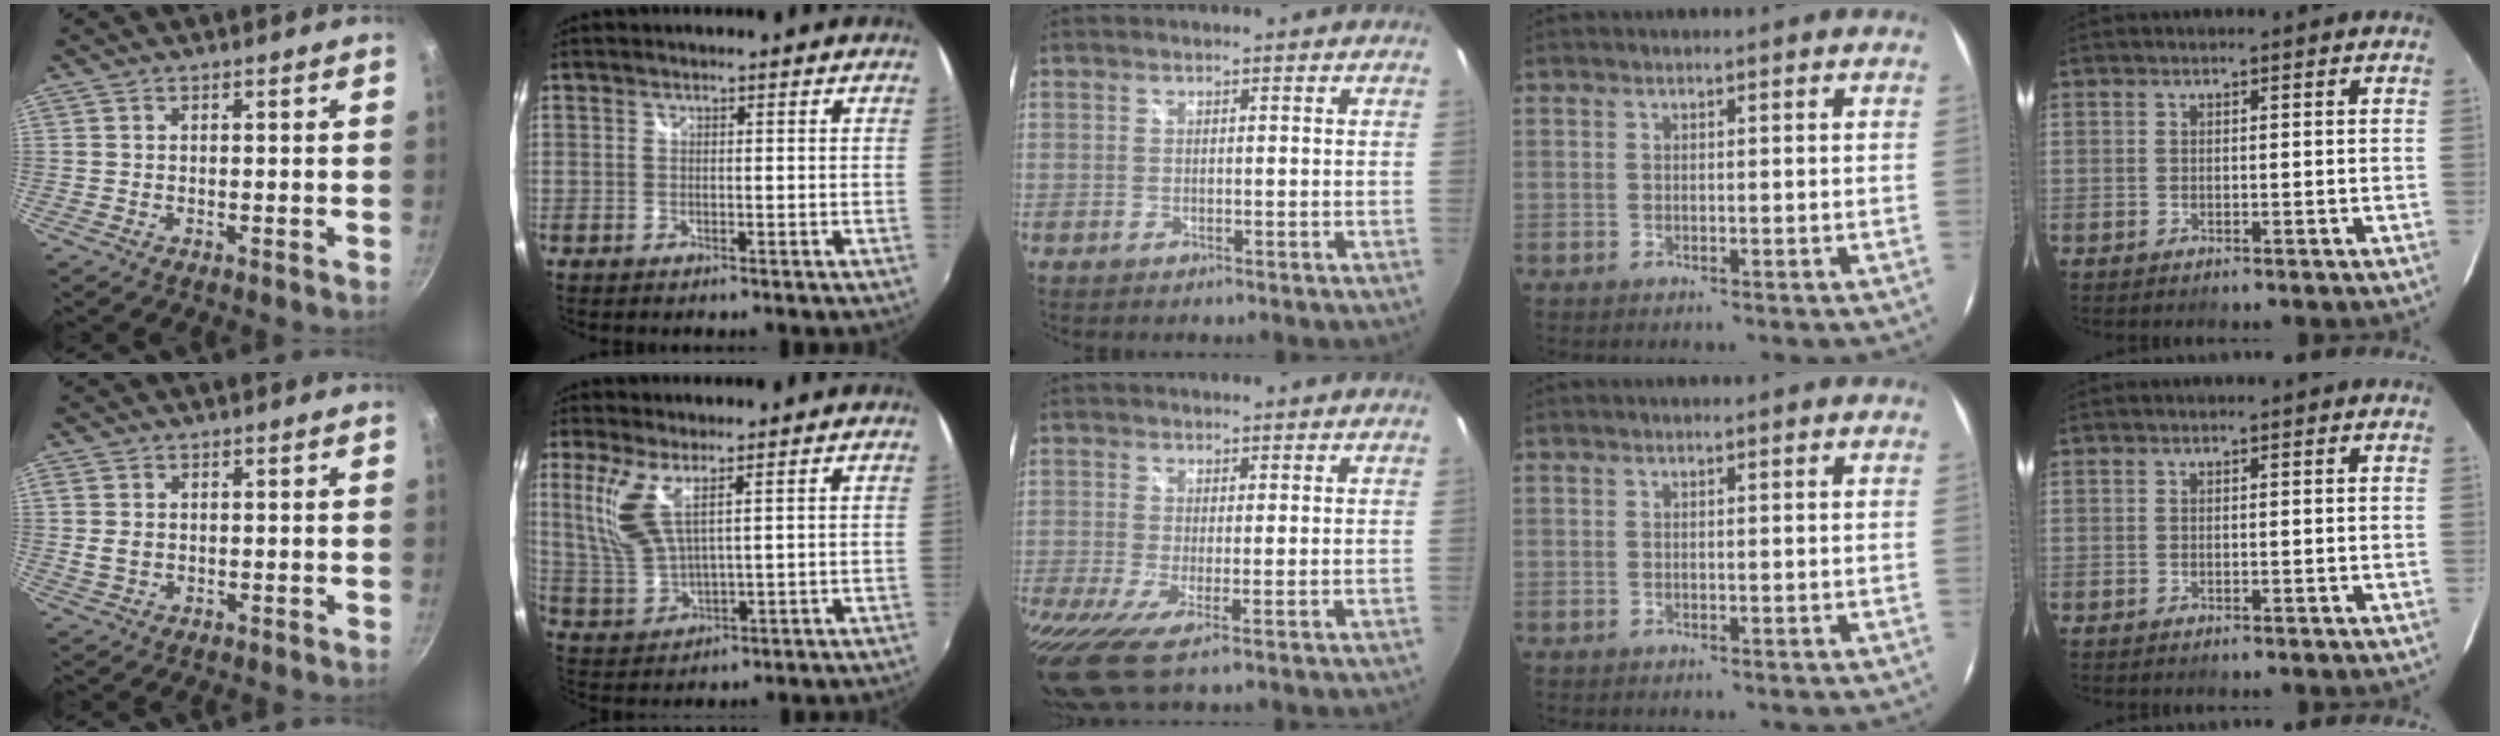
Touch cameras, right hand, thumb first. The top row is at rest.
{"thumb": {"total": 2.7, "force": [0.2, 2.0, 1.8], "torque": [-0.033, -0.001, 0.006]}, "index": {"total": 7.9, "force": [3.9, 2.2, 6.5], "torque": [-0.148, -0.006, 0.091]}, "middle": {"total": 8.3, "force": [-2.2, 1.8, 7.8], "torque": [-0.164, -0.032, -0.046]}}